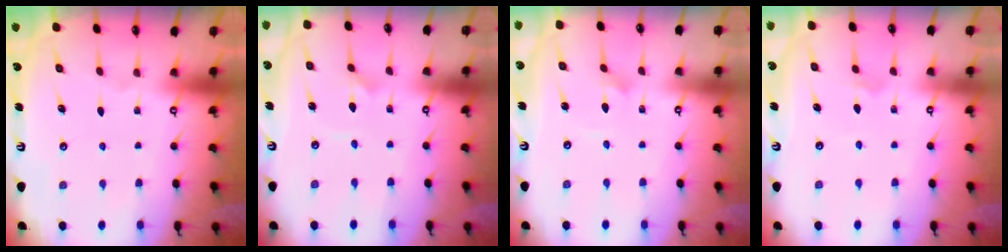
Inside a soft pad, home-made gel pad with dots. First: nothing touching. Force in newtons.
{"total": 2.5, "press": 2.4, "slide": 0.4}
{"total": 1.0, "press": 1.0, "slide": 0.0}
{"total": 3.2, "press": 3.2, "slide": 0.3}